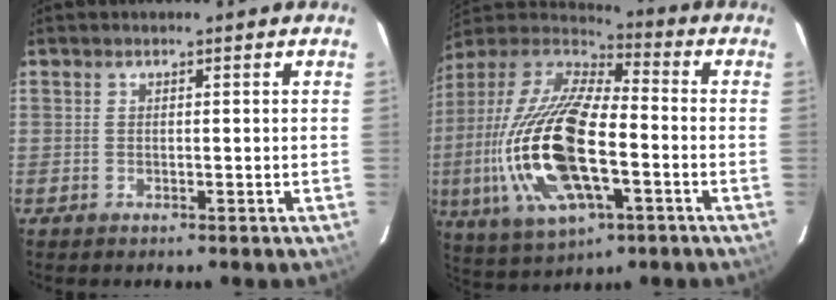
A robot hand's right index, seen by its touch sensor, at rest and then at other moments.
{"total": 24.3, "force": [-5.1, 9.9, 21.6], "torque": [-0.452, -0.023, -0.091]}